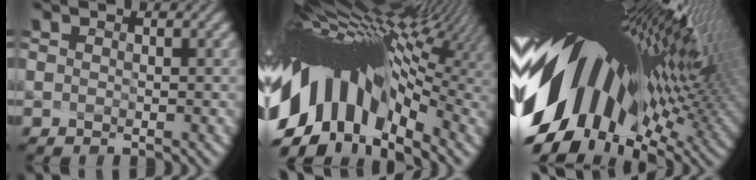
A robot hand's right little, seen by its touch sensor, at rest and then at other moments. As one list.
[{"total": 15.2, "force": [-0.6, 7.2, 13.4], "torque": [-0.218, 0.005, 0.002]}, {"total": 17.3, "force": [2.2, 7.4, 15.5], "torque": [-0.286, -0.045, 0.058]}]